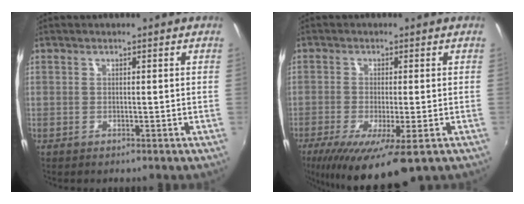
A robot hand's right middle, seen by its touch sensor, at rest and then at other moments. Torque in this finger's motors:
{"motor_torque": [1.08, -1.06, 0.32, 0.21]}